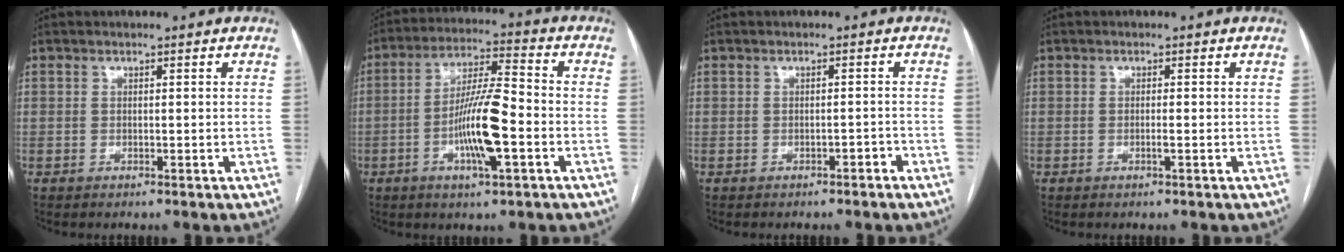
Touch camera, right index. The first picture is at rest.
{"total": 11.5, "force": [-3.3, 1.5, 10.9], "torque": [-0.206, 0.001, -0.062]}
{"total": 1.3, "force": [-1.0, 0.6, 0.7], "torque": [-0.014, 0.001, -0.011]}
{"total": 0.9, "force": [-0.3, -0.1, 0.9], "torque": [-0.018, -0.001, -0.005]}